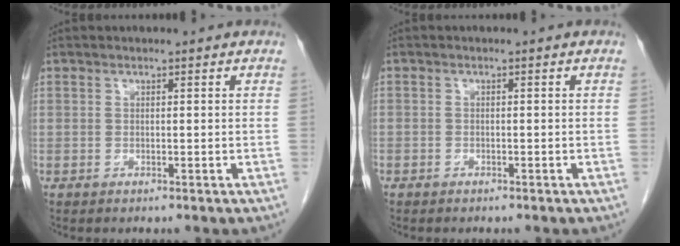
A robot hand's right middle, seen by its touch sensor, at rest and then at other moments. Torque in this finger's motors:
{"motor_torque": [1.07, -1.07, 0.05, -0.21]}